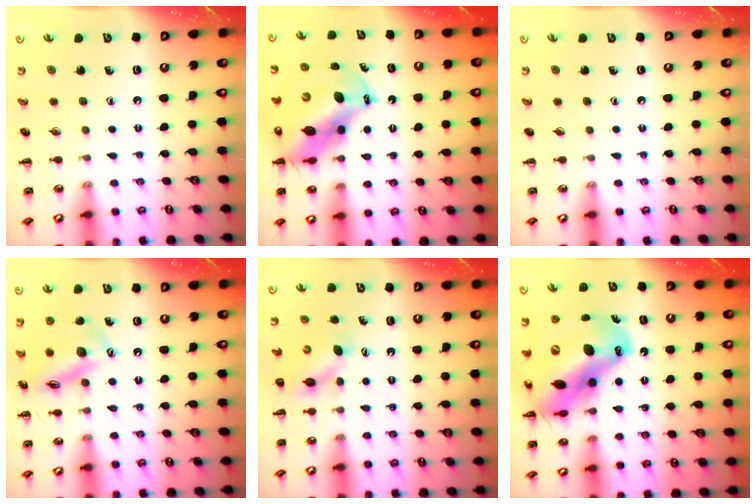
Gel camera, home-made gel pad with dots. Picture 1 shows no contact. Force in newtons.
{"total": 14.2, "press": 13.7, "slide": 3.8}
{"total": 0.0}
{"total": 14.5, "press": 14.4, "slide": 1.7}
{"total": 4.6, "press": 4.4, "slide": 1.2}
{"total": 22.3, "press": 21.4, "slide": 6.3}